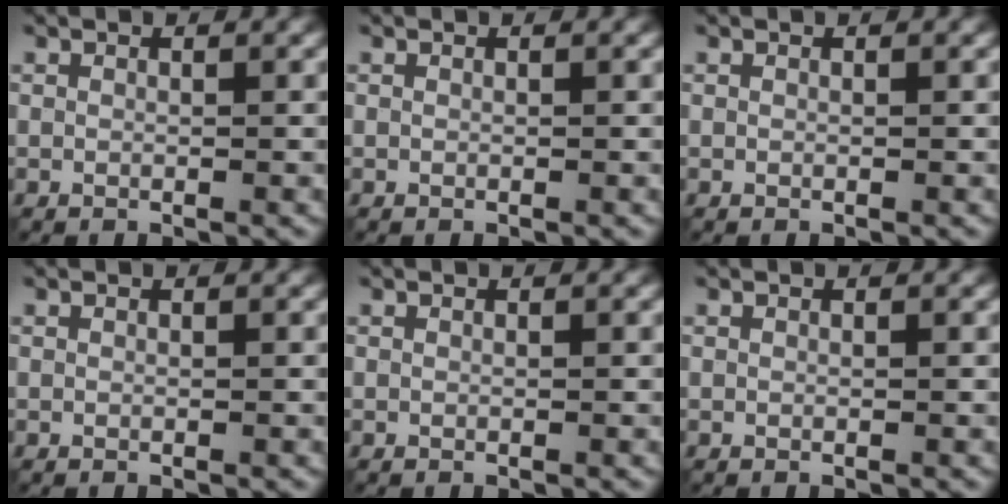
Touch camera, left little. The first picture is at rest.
{"total": 0.0}
{"total": 0.0}
{"total": 0.0}
{"total": 0.0}
{"total": 0.0}